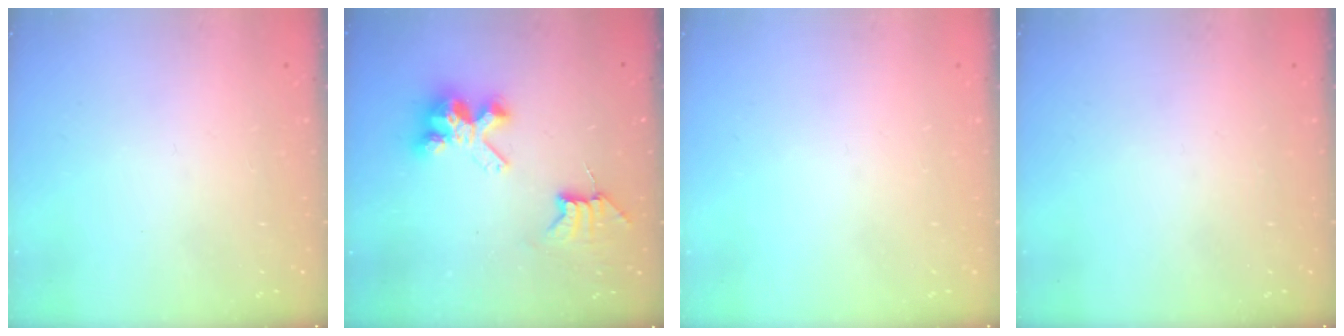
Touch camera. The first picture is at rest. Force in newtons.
{"total": 8.1, "press": 8.1, "slide": 0.7}
{"total": 0.0}
{"total": 0.0}